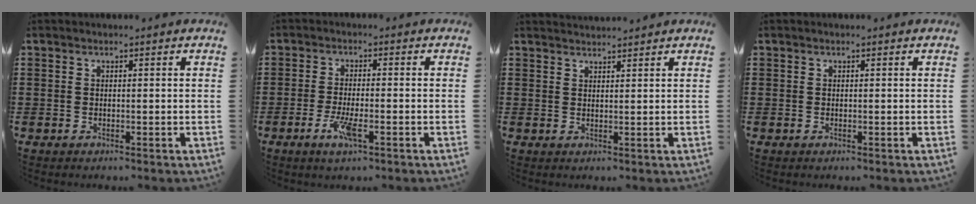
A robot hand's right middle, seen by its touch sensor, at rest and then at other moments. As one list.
[{"total": 4.7, "force": [-2.1, 1.1, 4.0], "torque": [-0.084, -0.006, -0.041]}, {"total": 1.6, "force": [1.6, 0.0, 0.0], "torque": [-0.005, 0.002, 0.031]}, {"total": 0.0}]